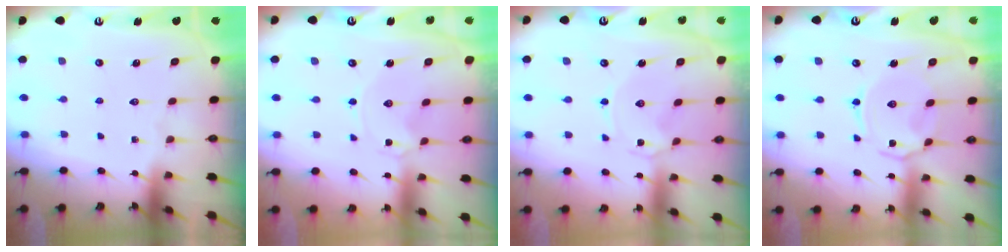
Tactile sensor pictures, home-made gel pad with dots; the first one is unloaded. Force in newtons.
{"total": 0.0}
{"total": 0.7, "press": 0.7, "slide": 0.1}
{"total": 2.9, "press": 2.9, "slide": 0.5}